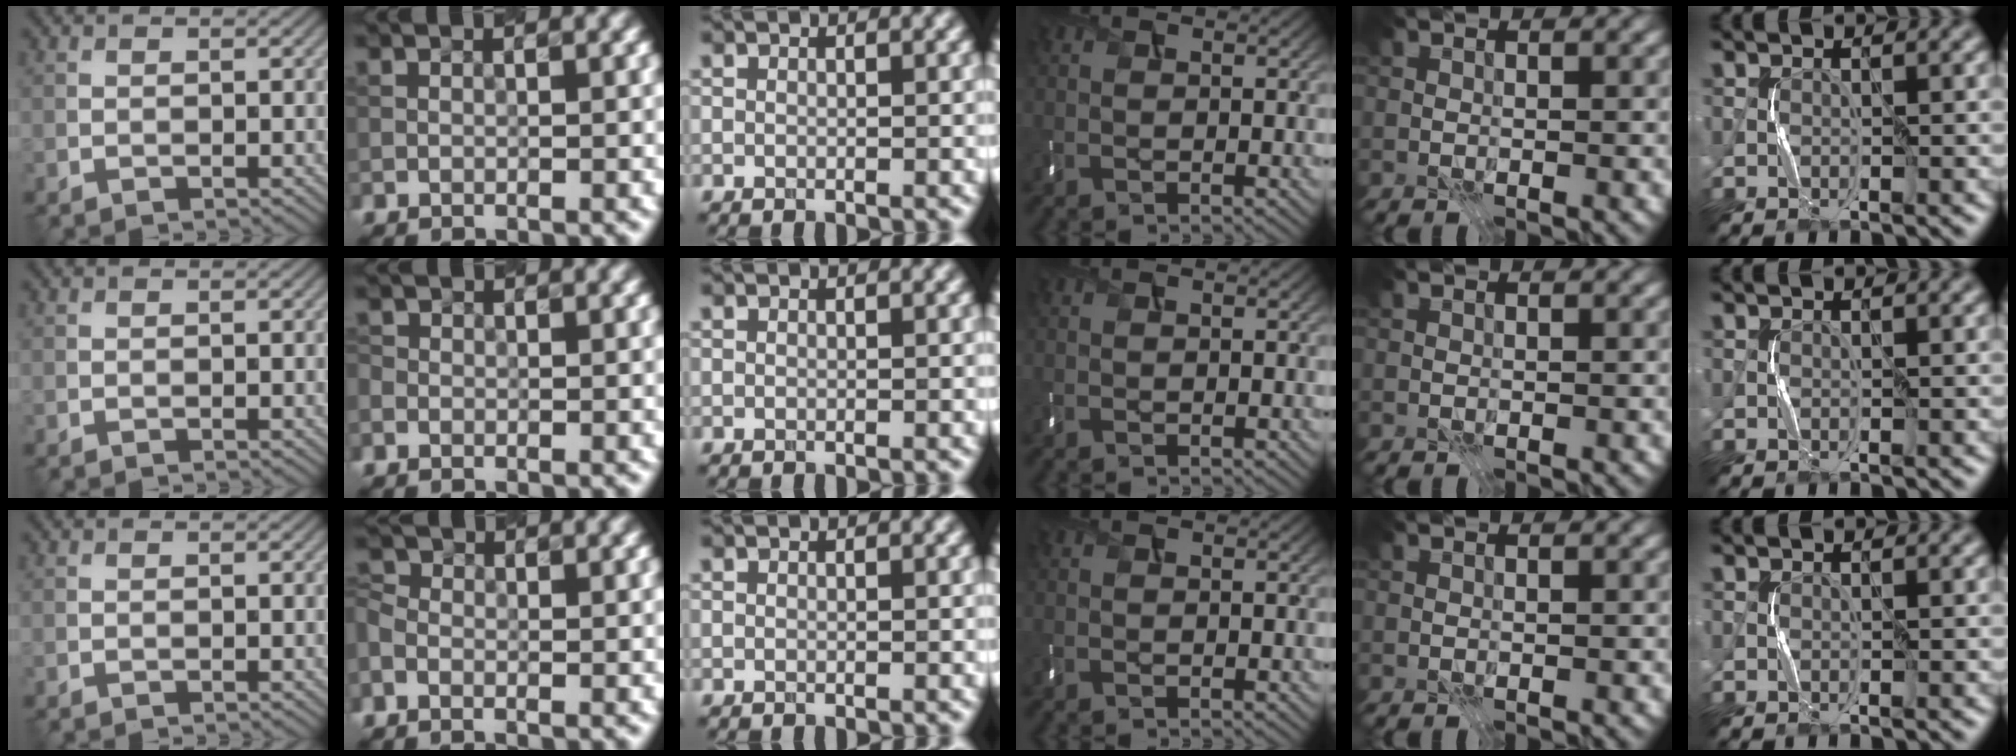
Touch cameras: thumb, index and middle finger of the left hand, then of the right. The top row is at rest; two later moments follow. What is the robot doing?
{"motion": "press", "object": "mouse"}